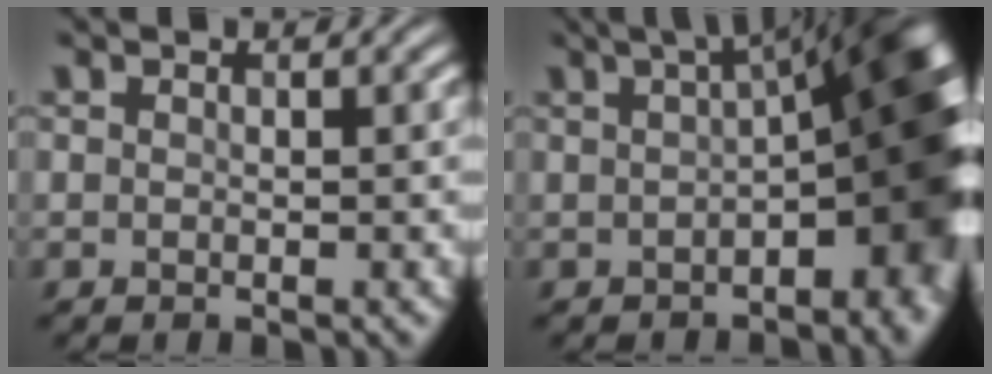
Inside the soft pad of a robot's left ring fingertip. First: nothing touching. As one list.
[{"total": 11.1, "force": [1.0, 3.8, 10.4], "torque": [-0.118, 0.008, 0.010]}]